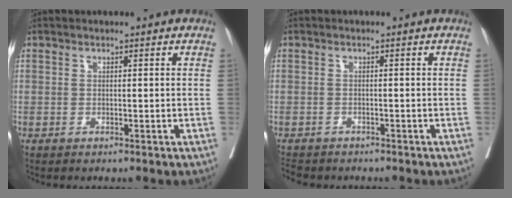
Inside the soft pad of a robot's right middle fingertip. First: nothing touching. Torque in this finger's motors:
{"motor_torque": [0.94, -1.20, 0.15, 0.05]}